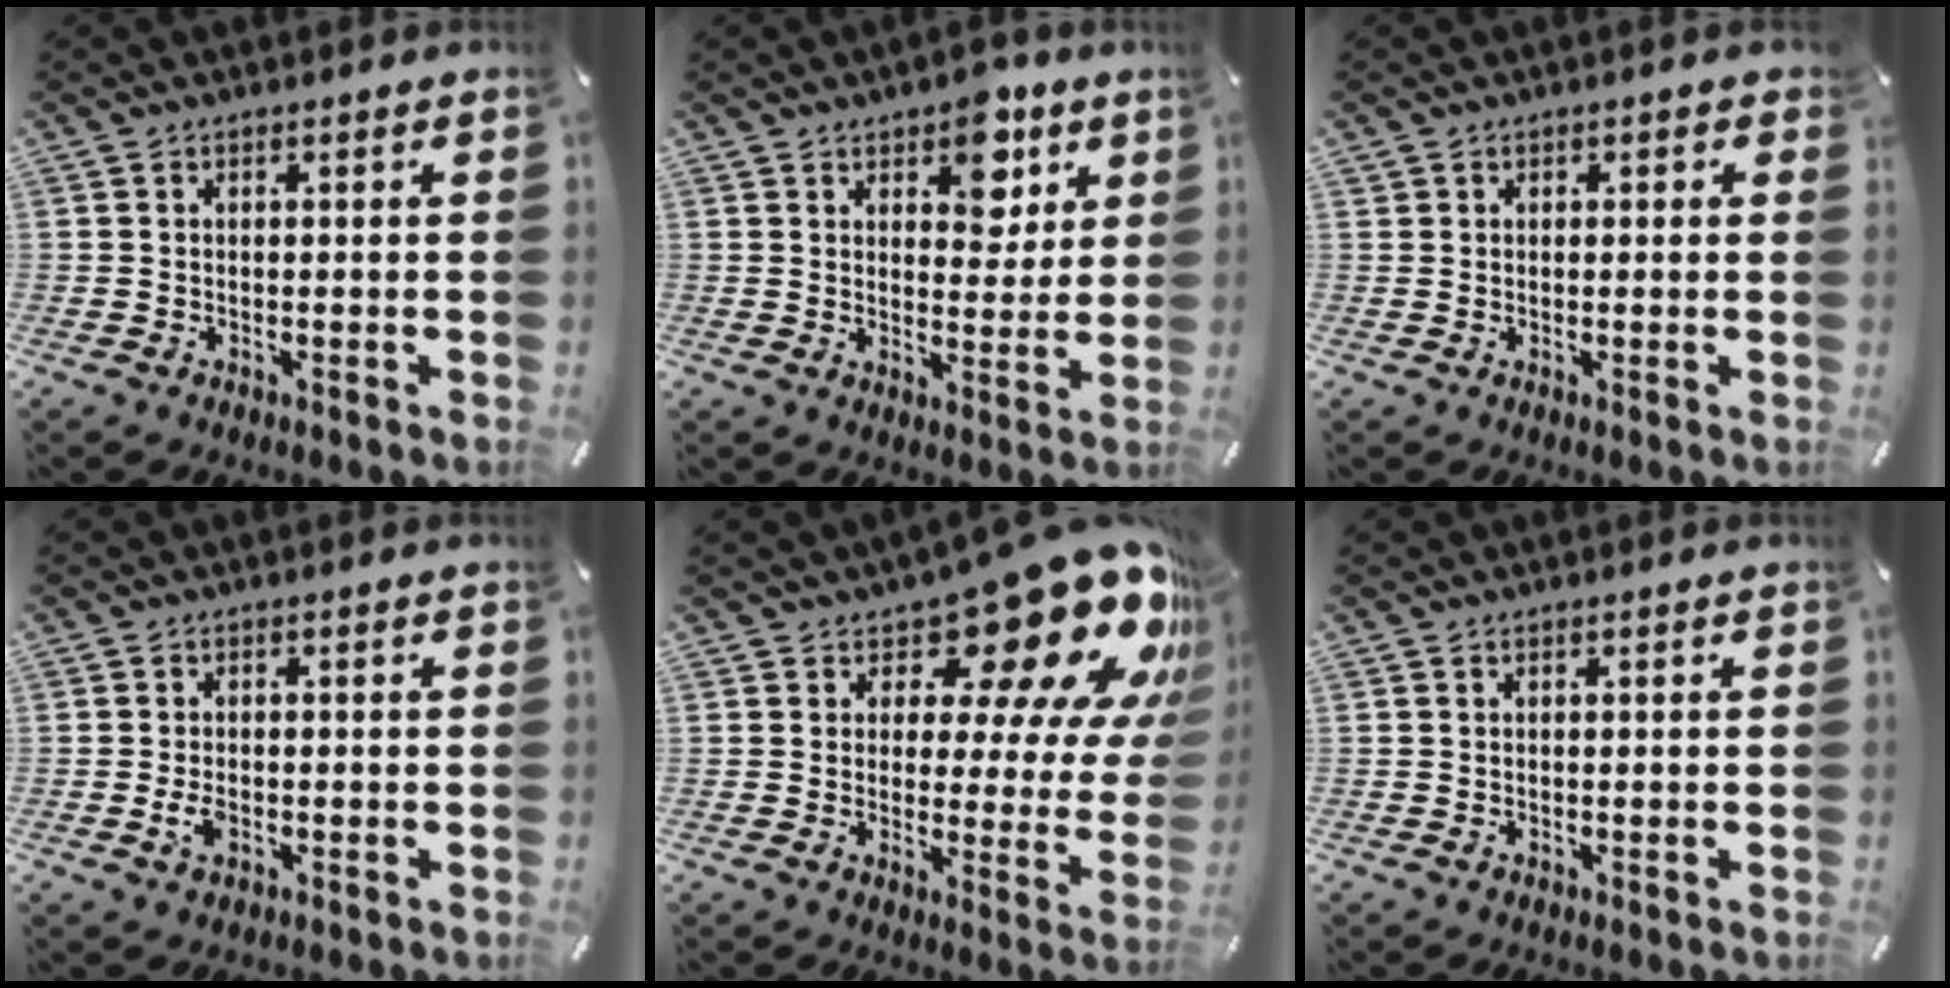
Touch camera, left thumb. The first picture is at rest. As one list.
[{"total": 8.3, "force": [5.1, 5.1, 4.0], "torque": [-0.033, -0.026, 0.082]}, {"total": 1.1, "force": [0.2, 1.1, 0.1], "torque": [0.006, 0.002, 0.001]}, {"total": 2.9, "force": [-0.9, 1.7, 2.2], "torque": [-0.059, -0.005, -0.019]}, {"total": 21.0, "force": [13.7, 8.5, 13.5], "torque": [-0.171, -0.104, 0.221]}, {"total": 0.0}]